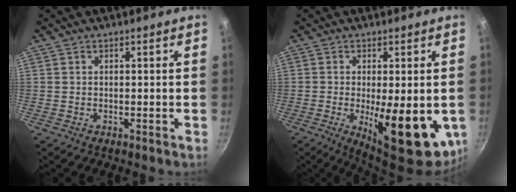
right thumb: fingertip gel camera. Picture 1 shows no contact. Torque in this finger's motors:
{"motor_torque": [2.23, 2.14, 1.75, -0.03, 0.43]}